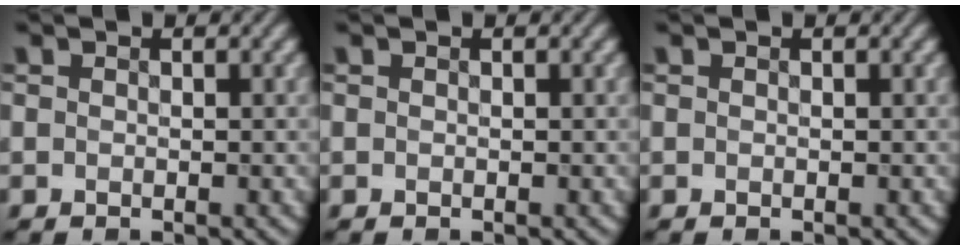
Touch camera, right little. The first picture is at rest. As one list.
[{"total": 0.0}, {"total": 0.0}]